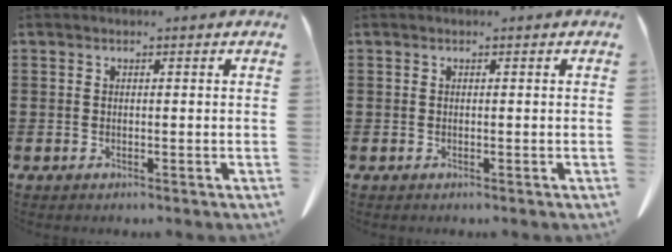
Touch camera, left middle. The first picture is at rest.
{"total": 0.0}